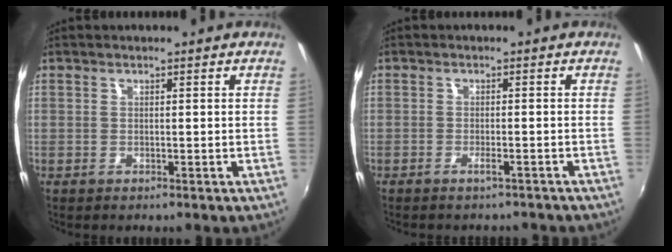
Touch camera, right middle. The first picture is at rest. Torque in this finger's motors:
{"motor_torque": [0.29, -0.39, 0.07, 0.04]}